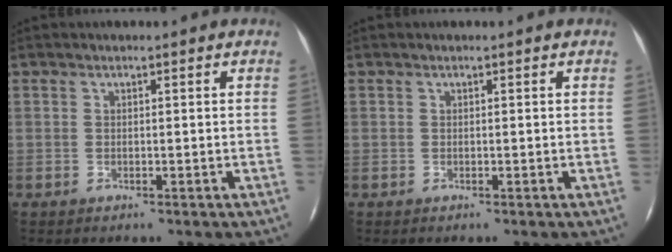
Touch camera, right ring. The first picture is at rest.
{"total": 0.0}